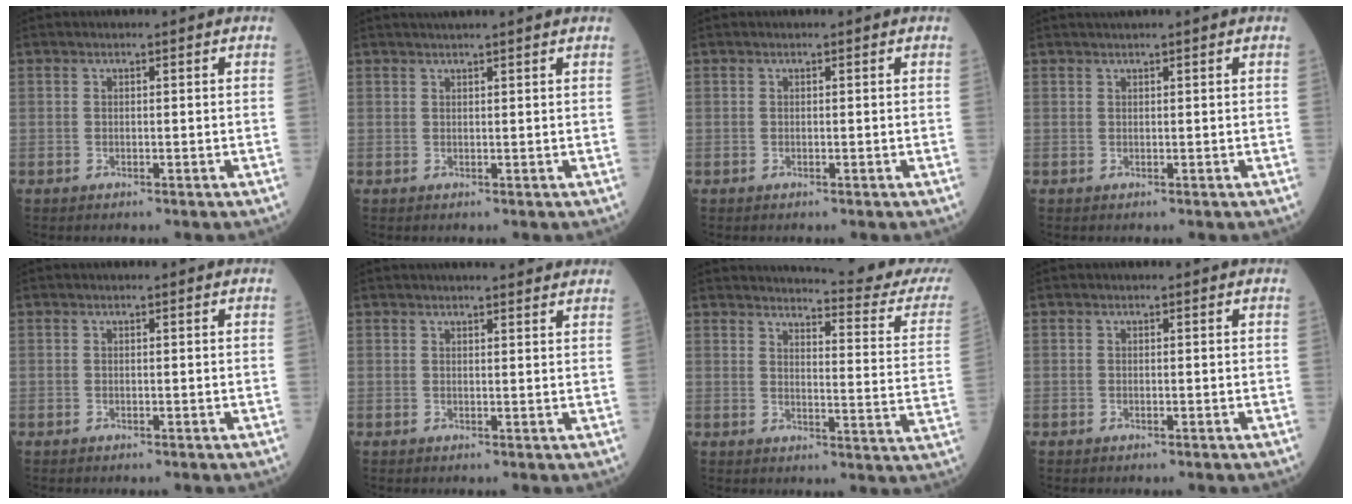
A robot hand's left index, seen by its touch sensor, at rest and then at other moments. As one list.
[{"total": 4.4, "force": [3.9, -0.5, 2.0], "torque": [-0.022, 0.027, 0.052]}, {"total": 0.0}, {"total": 1.5, "force": [1.3, -0.4, 0.7], "torque": [-0.011, 0.011, 0.030]}, {"total": 0.0}, {"total": 5.7, "force": [5.2, 0.8, 2.2], "torque": [-0.026, 0.015, 0.056]}, {"total": 17.6, "force": [16.9, -0.3, 4.9], "torque": [-0.061, -0.113, 0.178]}, {"total": 0.0}]